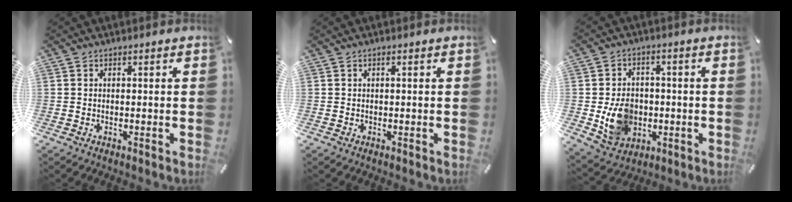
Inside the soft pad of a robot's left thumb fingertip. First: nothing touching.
{"total": 0.5, "force": [0.1, 0.0, 0.5], "torque": [-0.009, 0.001, 0.000]}
{"total": 10.4, "force": [-1.6, 8.7, 5.3], "torque": [-0.105, 0.012, -0.025]}